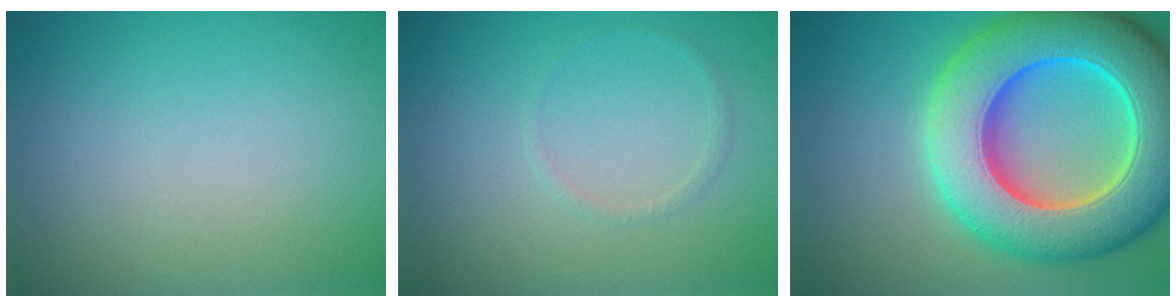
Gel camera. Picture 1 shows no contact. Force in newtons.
{"total": 0.7, "press": 0.7, "slide": 0.0}
{"total": 14.0, "press": 13.9, "slide": 0.5}